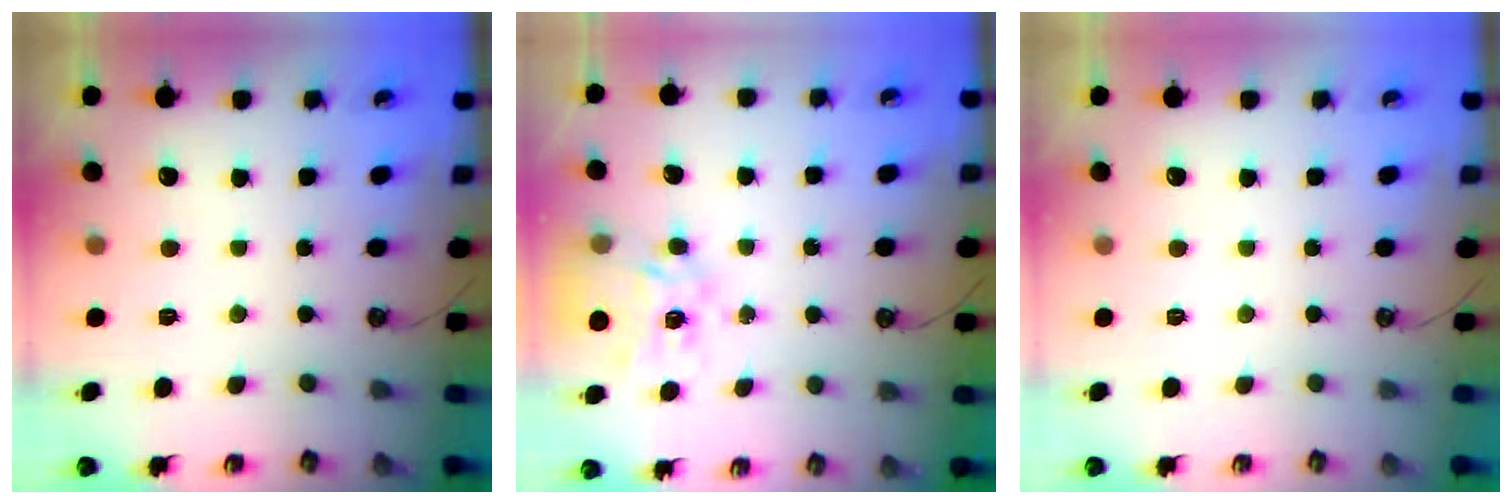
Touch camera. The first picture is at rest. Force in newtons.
{"total": 13.8, "press": 13.7, "slide": 1.4}
{"total": 0.0}